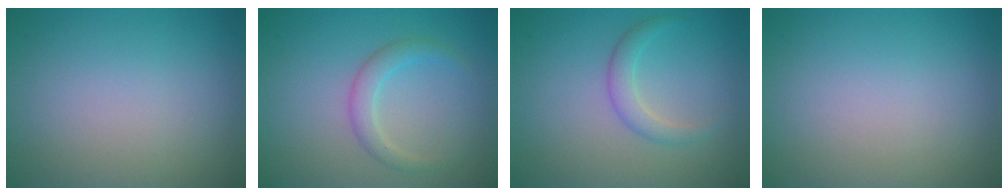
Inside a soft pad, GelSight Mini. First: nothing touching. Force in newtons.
{"total": 2.1, "press": 2.1, "slide": 0.1}
{"total": 1.9, "press": 1.9, "slide": 0.2}
{"total": 0.0}